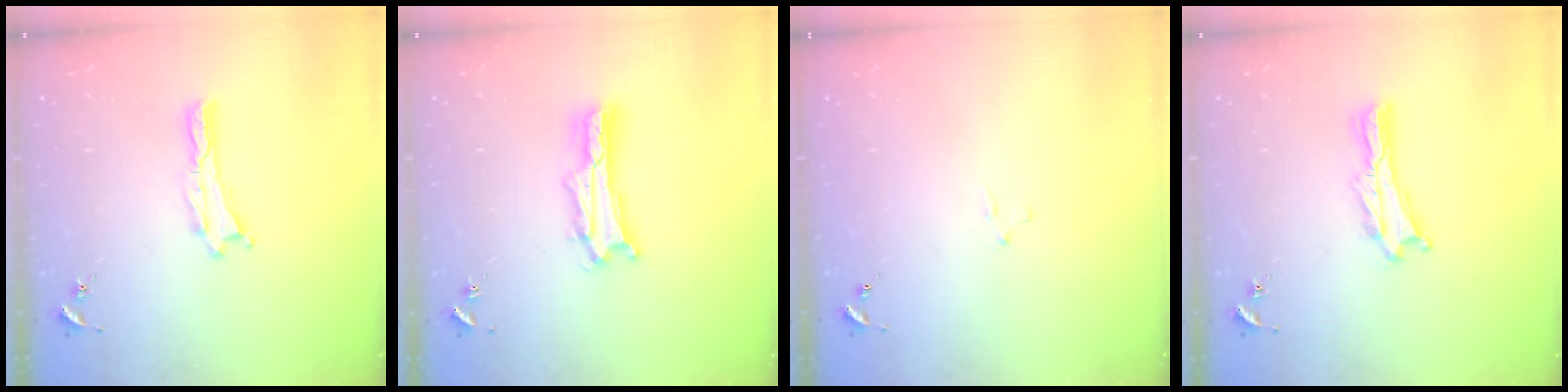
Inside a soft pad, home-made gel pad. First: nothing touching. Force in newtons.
{"total": 2.0, "press": 2.0, "slide": 0.3}
{"total": 2.1, "press": 2.1, "slide": 0.2}
{"total": 0.7, "press": 0.7, "slide": 0.2}